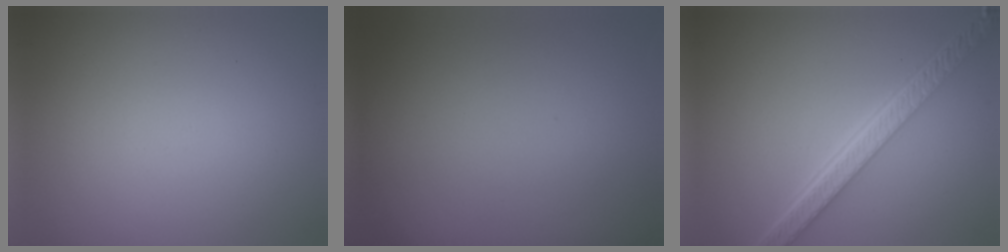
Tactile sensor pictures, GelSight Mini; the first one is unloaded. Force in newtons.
{"total": 0.0}
{"total": 5.8, "press": 4.4, "slide": 3.7}